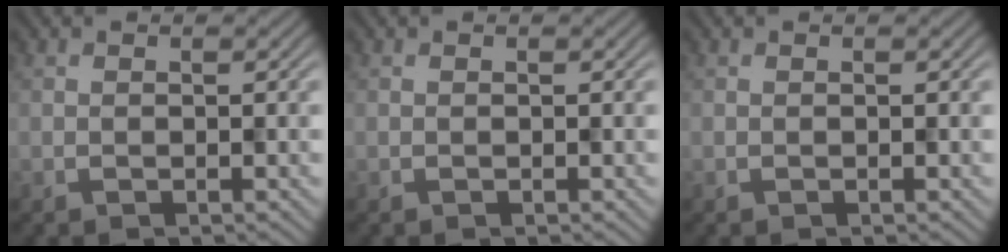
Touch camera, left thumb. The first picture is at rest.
{"total": 0.0}
{"total": 0.0}